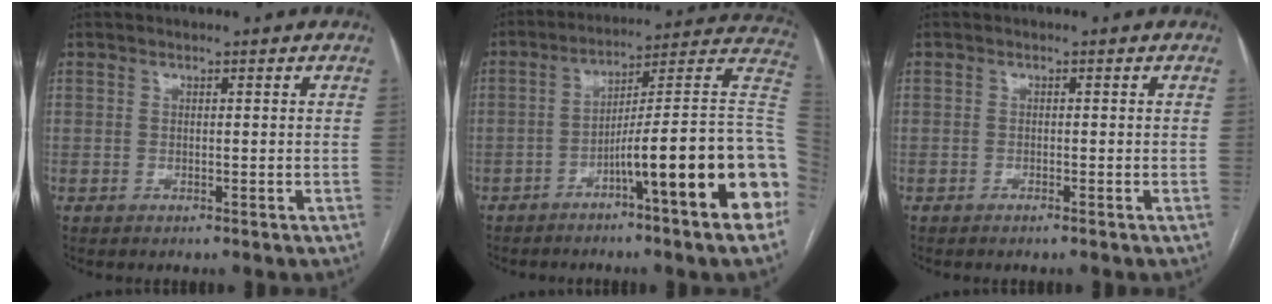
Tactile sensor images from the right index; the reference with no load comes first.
{"total": 19.3, "force": [-6.8, -0.5, 18.1], "torque": [-0.180, 0.024, -0.104]}
{"total": 0.7, "force": [-0.6, -0.1, 0.4], "torque": [-0.010, 0.000, -0.010]}